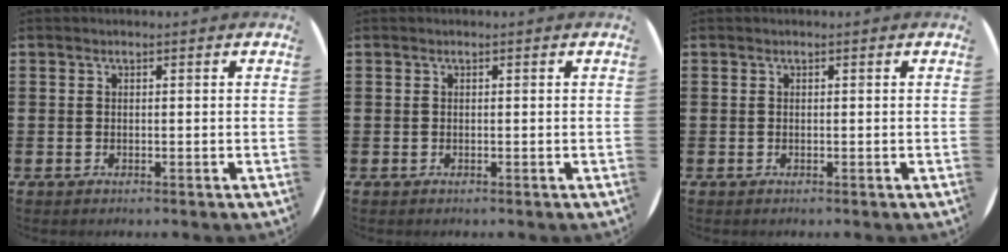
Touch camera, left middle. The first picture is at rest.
{"total": 0.0}
{"total": 0.0}